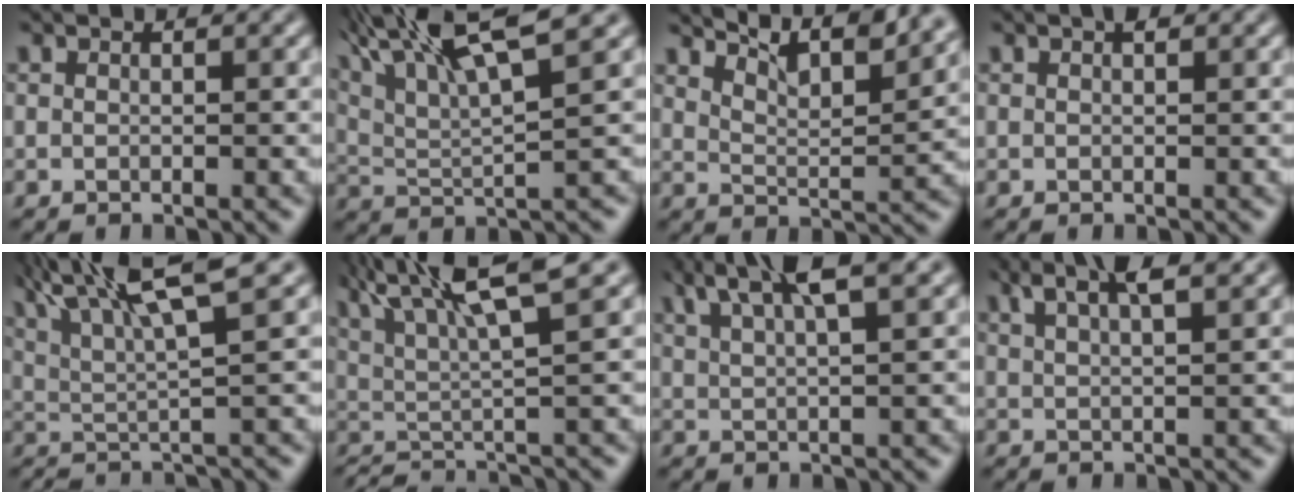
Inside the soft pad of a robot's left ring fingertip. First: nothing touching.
{"total": 9.7, "force": [6.4, 1.9, 7.1], "torque": [-0.136, 0.025, 0.110]}
{"total": 8.1, "force": [6.7, 1.6, 4.2], "torque": [-0.073, 0.014, 0.090]}
{"total": 1.2, "force": [0.6, 0.7, 0.8], "torque": [-0.003, 0.004, 0.009]}
{"total": 9.0, "force": [5.0, 1.5, 7.3], "torque": [-0.108, 0.016, 0.085]}
{"total": 8.4, "force": [3.8, 1.3, 7.4], "torque": [-0.105, 0.016, 0.061]}
{"total": 6.3, "force": [4.1, 1.3, 4.6], "torque": [-0.072, 0.022, 0.066]}
{"total": 4.8, "force": [3.0, 1.3, 3.5], "torque": [-0.050, 0.024, 0.040]}